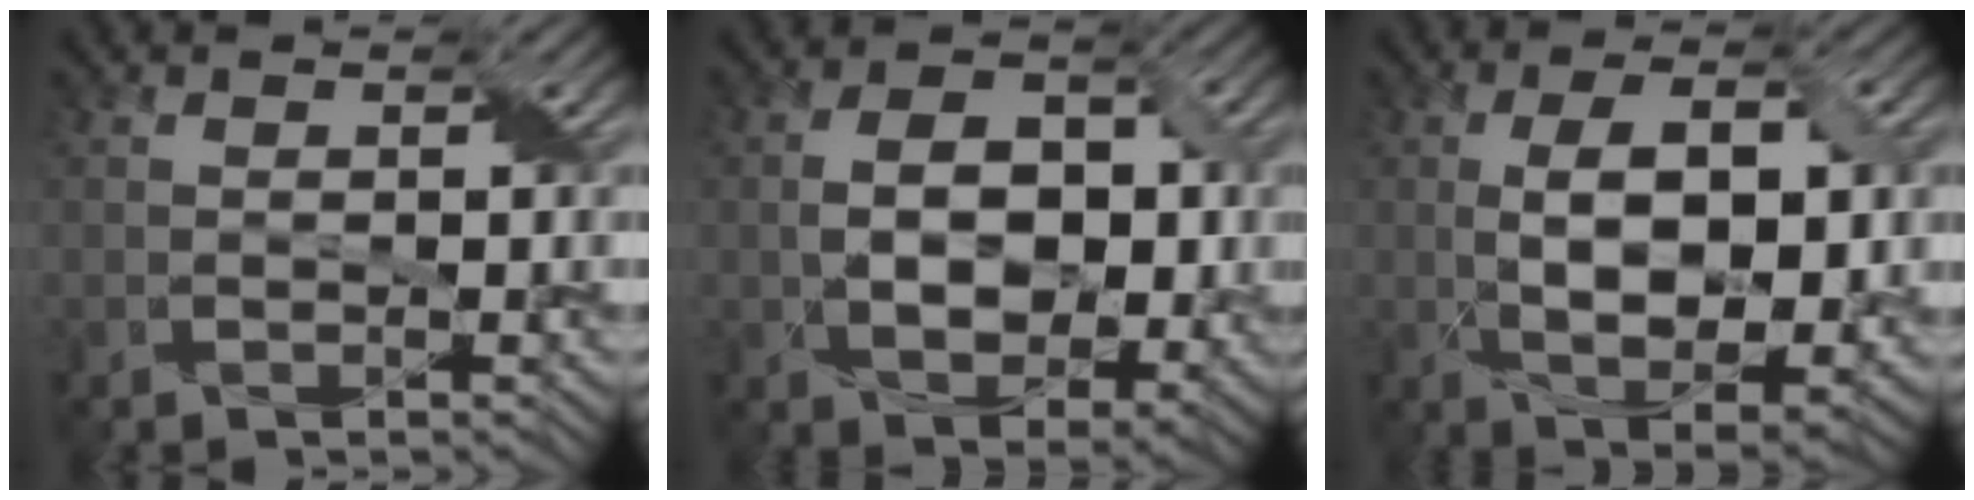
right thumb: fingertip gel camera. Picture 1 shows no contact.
{"total": 8.2, "force": [-0.4, 5.3, 6.2], "torque": [-0.106, 0.004, -0.008]}
{"total": 10.6, "force": [0.3, 4.8, 9.5], "torque": [-0.167, -0.003, 0.012]}